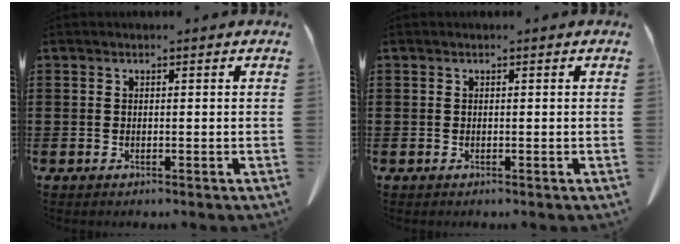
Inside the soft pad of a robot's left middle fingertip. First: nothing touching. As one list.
[{"total": 0.0}]